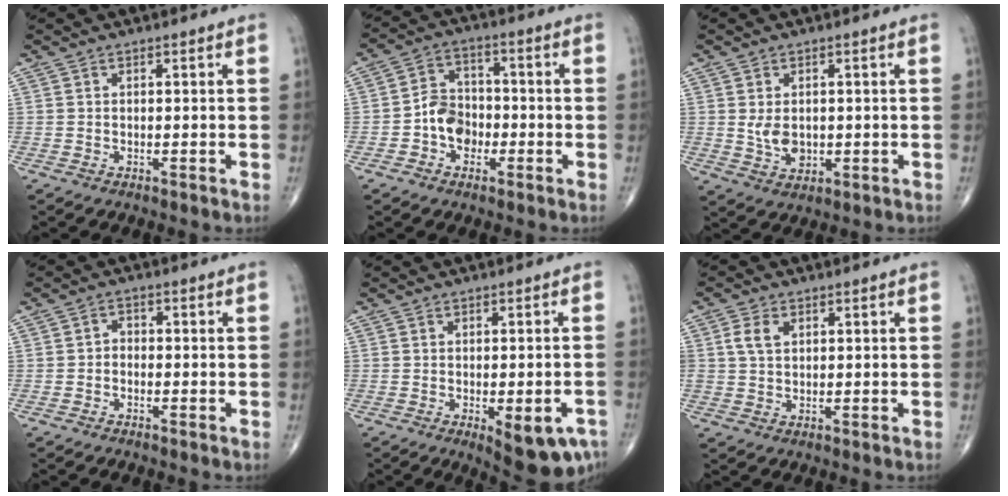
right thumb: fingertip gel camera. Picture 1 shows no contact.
{"total": 7.3, "force": [-2.1, 5.9, 3.8], "torque": [-0.038, 0.029, -0.048]}
{"total": 4.7, "force": [0.2, 3.2, 3.3], "torque": [-0.047, -0.009, 0.014]}
{"total": 1.7, "force": [-0.7, 1.4, 0.9], "torque": [-0.001, 0.010, -0.020]}
{"total": 10.2, "force": [-4.4, 3.8, 8.4], "torque": [-0.088, 0.005, -0.049]}
{"total": 3.9, "force": [1.3, 2.7, 2.5], "torque": [-0.046, 0.002, 0.026]}